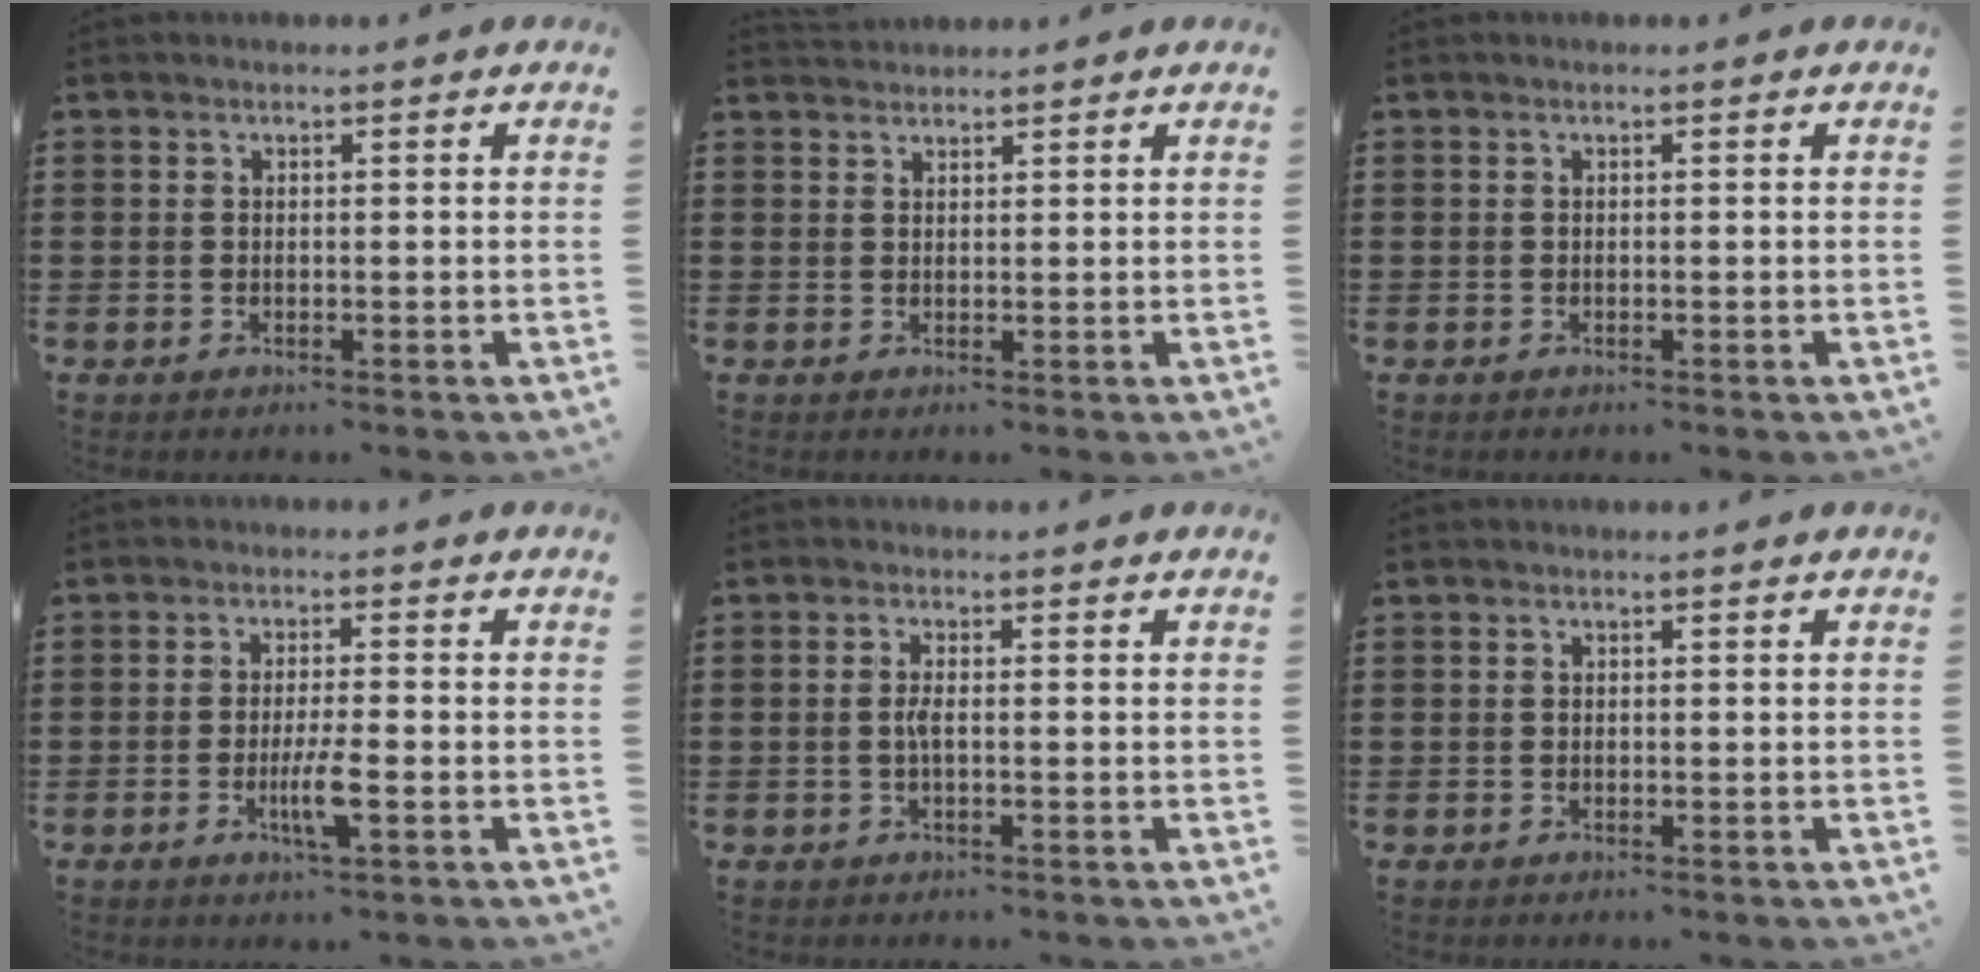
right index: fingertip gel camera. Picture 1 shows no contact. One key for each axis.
{"total": 1.5, "fx": 1.4, "fy": 0.3, "fz": -0.4, "tx": 0.004, "ty": 0.002, "tz": 0.029}
{"total": 0.0}
{"total": 4.9, "fx": -1.7, "fy": 0.5, "fz": 4.6, "tx": -0.091, "ty": -0.012, "tz": -0.033}
{"total": 1.7, "fx": -0.3, "fy": 0.2, "fz": 1.7, "tx": -0.043, "ty": -0.002, "tz": -0.010}
{"total": 0.0}